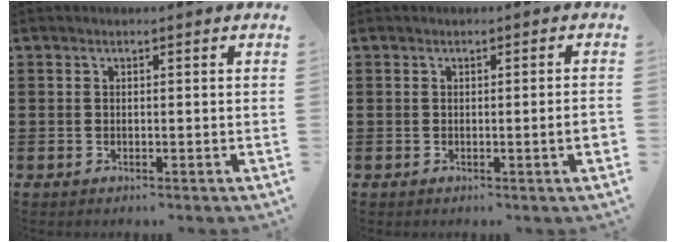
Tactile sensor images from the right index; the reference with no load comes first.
{"total": 2.1, "force": [-0.3, -0.2, 2.0], "torque": [-0.032, -0.006, -0.006]}